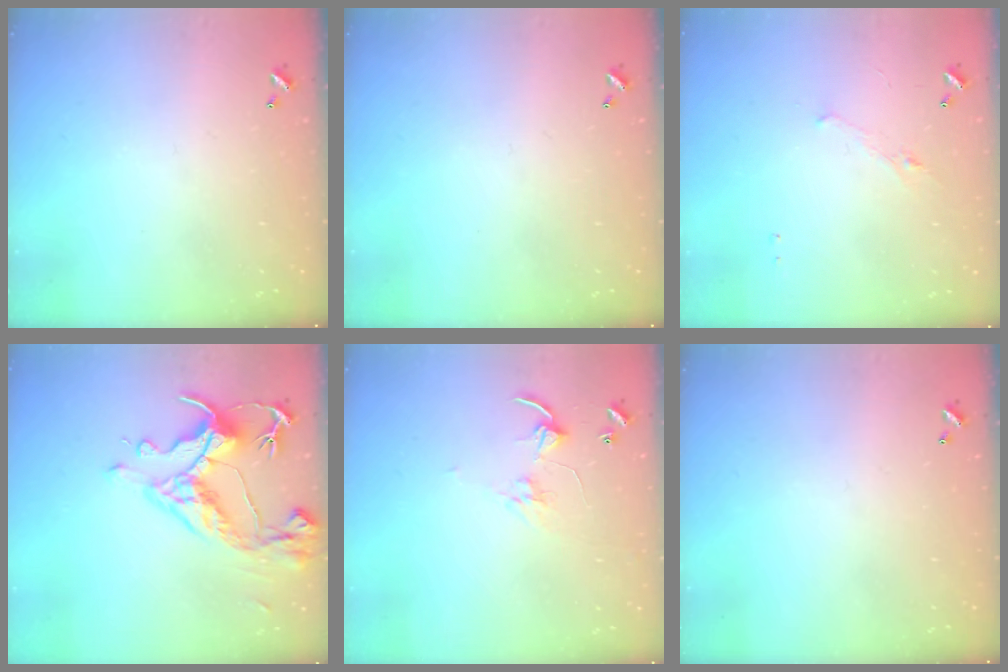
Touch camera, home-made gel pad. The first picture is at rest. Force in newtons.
{"total": 0.0}
{"total": 1.3, "press": 1.2, "slide": 0.6}
{"total": 9.1, "press": 9.0, "slide": 1.6}
{"total": 3.2, "press": 3.2, "slide": 0.0}
{"total": 0.0}